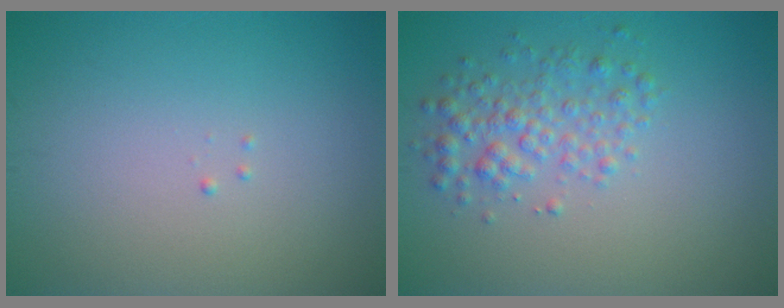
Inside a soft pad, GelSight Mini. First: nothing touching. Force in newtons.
{"total": 3.0, "press": 3.0, "slide": 0.0}